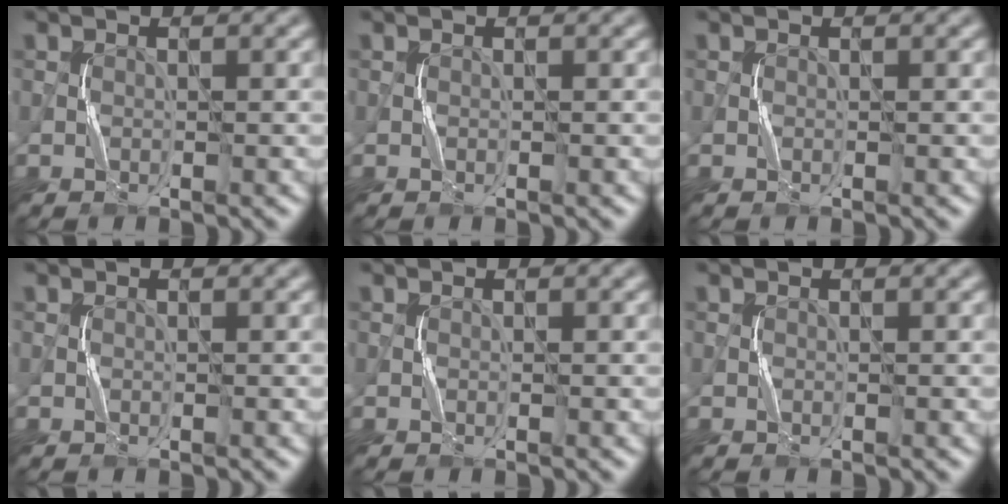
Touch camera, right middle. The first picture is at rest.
{"total": 0.0}
{"total": 0.0}
{"total": 0.0}
{"total": 0.0}
{"total": 0.0}